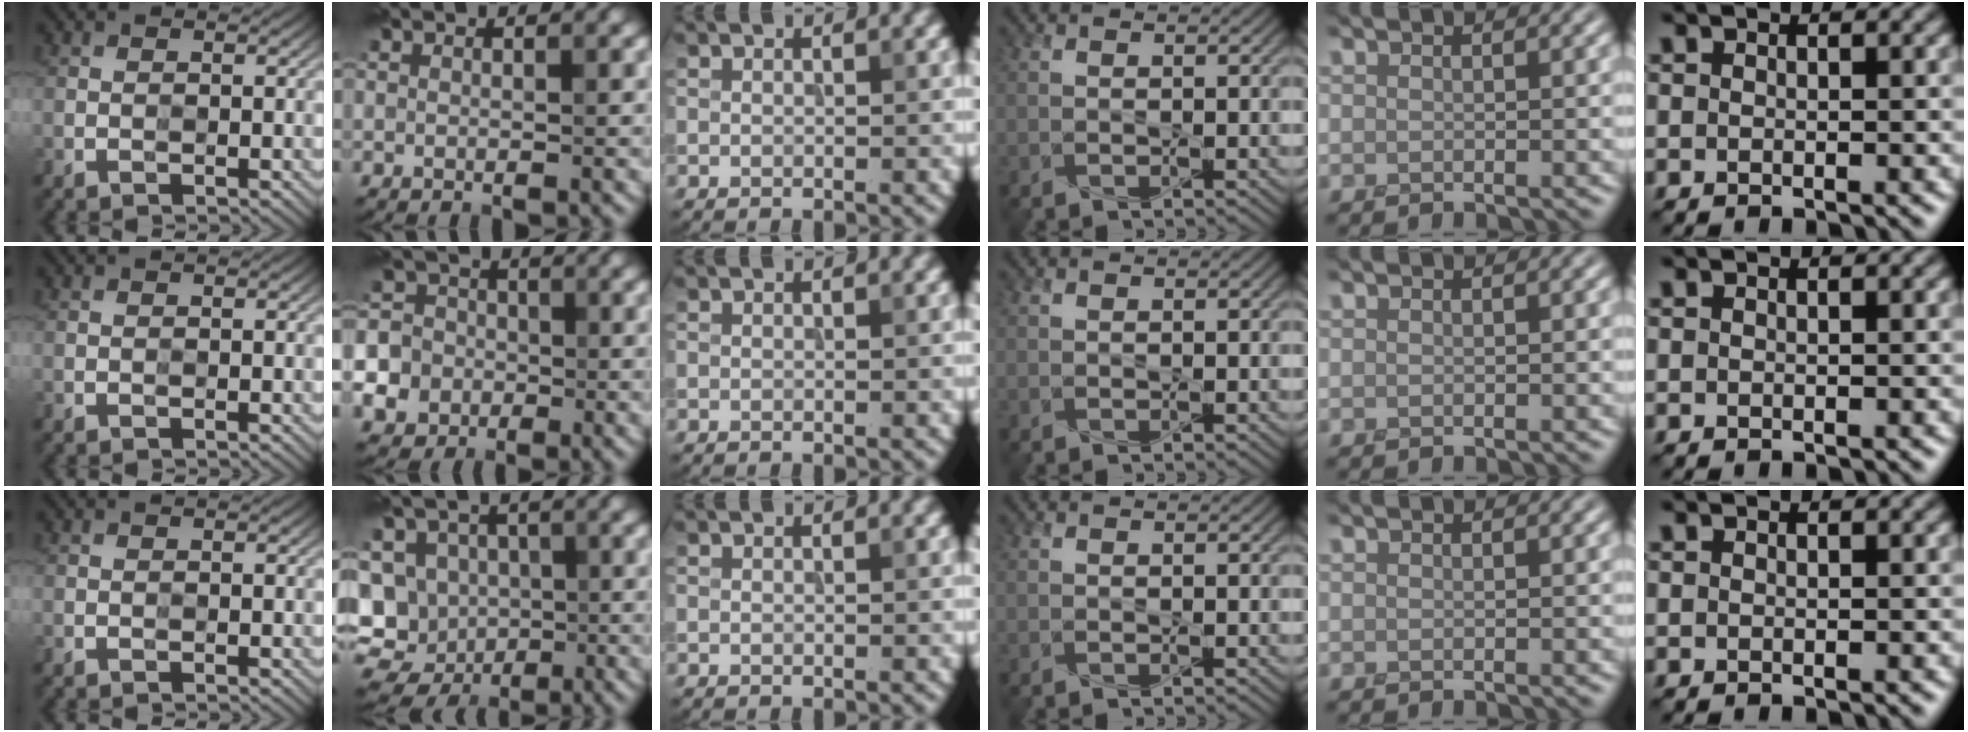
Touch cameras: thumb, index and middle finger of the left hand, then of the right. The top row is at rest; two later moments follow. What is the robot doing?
{"motion": "press", "object": "toy piano key"}